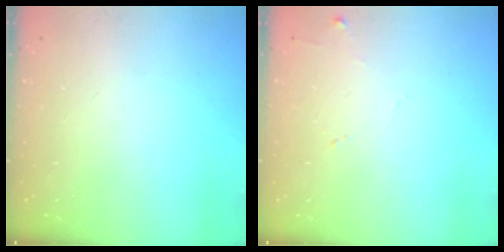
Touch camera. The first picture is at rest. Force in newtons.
{"total": 5.9, "press": 5.8, "slide": 0.7}